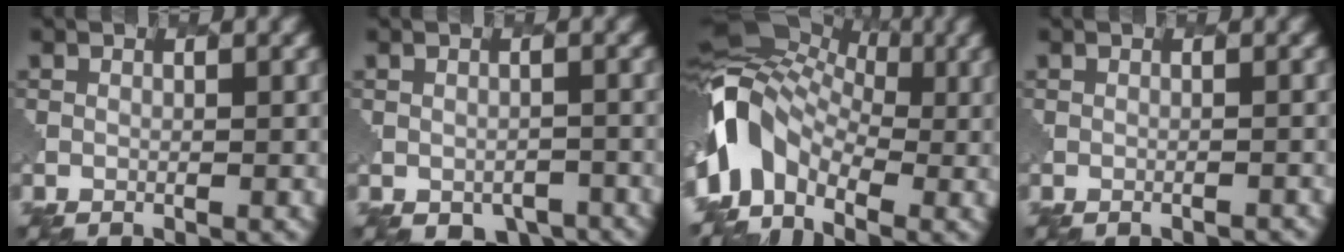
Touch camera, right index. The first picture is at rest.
{"total": 3.2, "force": [-2.2, 1.8, 1.3], "torque": [-0.015, -0.019, -0.019]}
{"total": 8.1, "force": [-1.8, 5.9, 5.3], "torque": [-0.098, 0.008, -0.055]}
{"total": 1.3, "force": [-1.2, 0.3, 0.5], "torque": [0.006, 0.001, -0.019]}